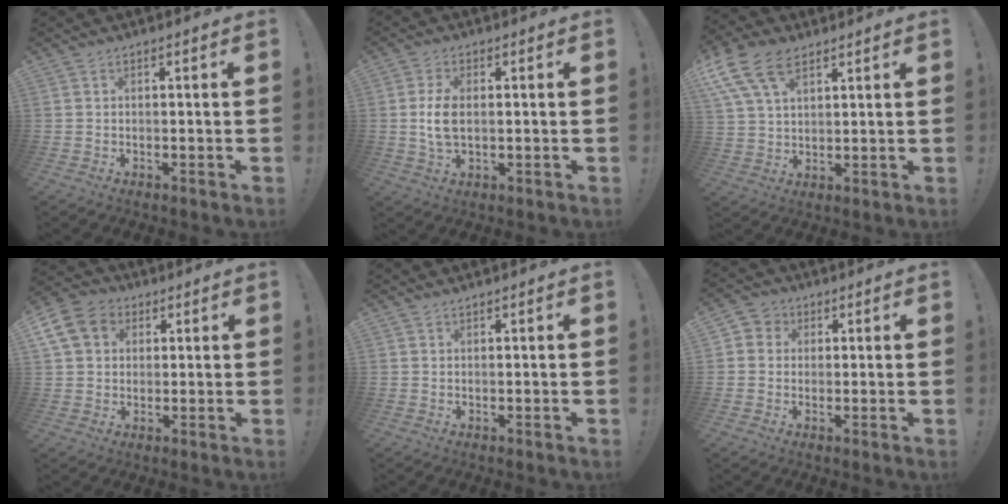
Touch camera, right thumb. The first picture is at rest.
{"total": 6.8, "force": [0.1, 3.7, 5.7], "torque": [-0.104, -0.004, 0.000]}
{"total": 13.0, "force": [7.1, 7.7, 7.7], "torque": [-0.146, -0.025, 0.139]}
{"total": 11.1, "force": [3.8, 9.1, 5.2], "torque": [-0.088, -0.007, 0.079]}
{"total": 0.6, "force": [0.6, -0.1, 0.1], "torque": [0.005, -0.004, 0.010]}
{"total": 3.9, "force": [0.2, 3.7, 1.2], "torque": [-0.013, 0.002, 0.003]}